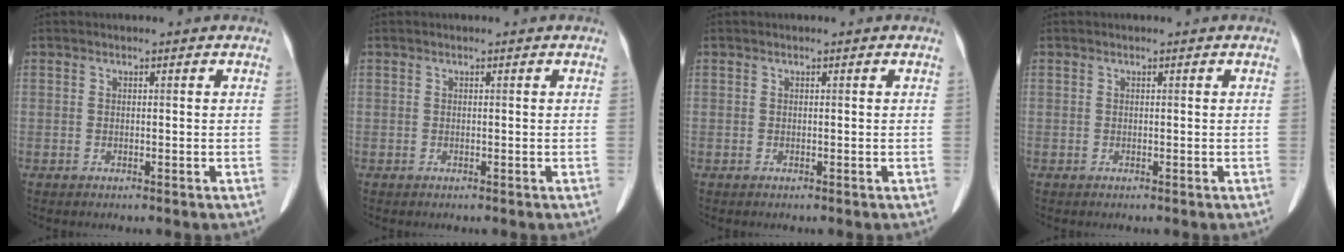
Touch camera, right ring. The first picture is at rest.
{"total": 0.0}
{"total": 0.0}
{"total": 0.0}